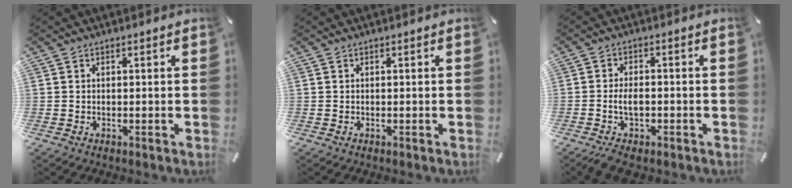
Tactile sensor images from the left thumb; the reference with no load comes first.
{"total": 0.0}
{"total": 4.7, "force": [-1.6, 2.8, 3.4], "torque": [-0.072, 0.009, -0.031]}